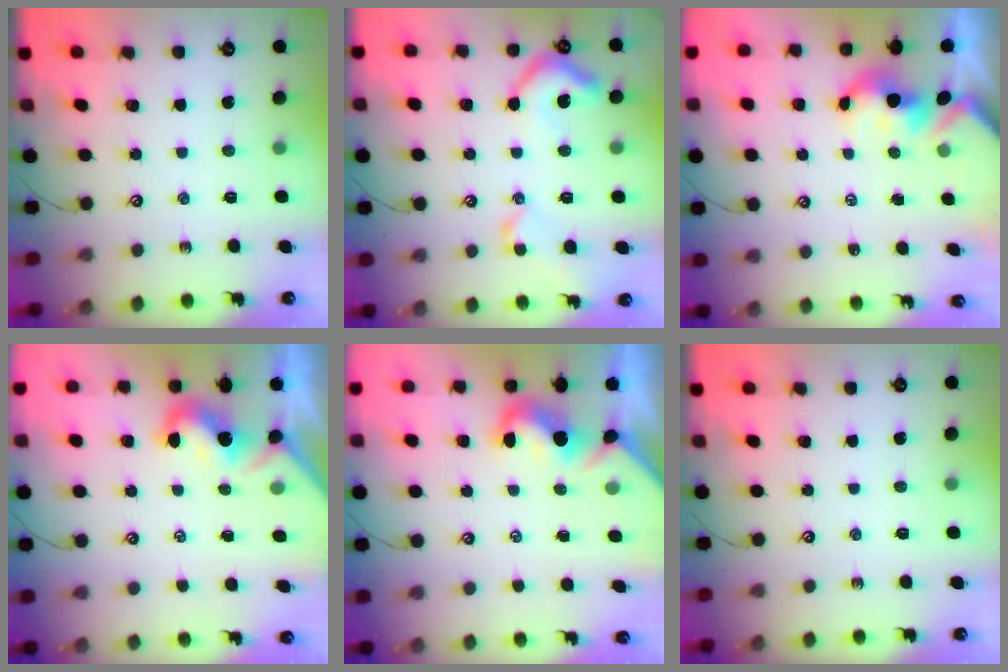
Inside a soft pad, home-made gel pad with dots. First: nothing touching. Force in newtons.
{"total": 9.4, "press": 9.3, "slide": 1.2}
{"total": 2.7, "press": 2.7, "slide": 0.6}
{"total": 2.1, "press": 2.0, "slide": 0.6}
{"total": 1.9, "press": 1.8, "slide": 0.6}
{"total": 0.0}